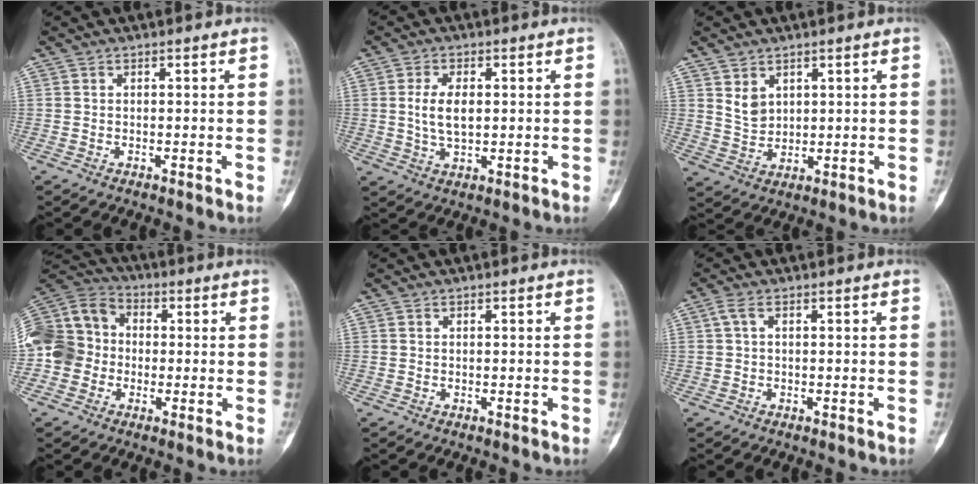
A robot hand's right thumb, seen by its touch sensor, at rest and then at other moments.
{"total": 6.0, "force": [0.6, 3.2, 5.0], "torque": [-0.099, -0.003, 0.014]}
{"total": 4.1, "force": [2.0, 2.9, 2.1], "torque": [-0.028, -0.021, 0.051]}
{"total": 15.1, "force": [-2.0, 13.3, 6.9], "torque": [-0.140, 0.049, -0.044]}
{"total": 0.0}
{"total": 1.9, "force": [0.4, 0.9, 1.6], "torque": [-0.042, 0.006, 0.010]}